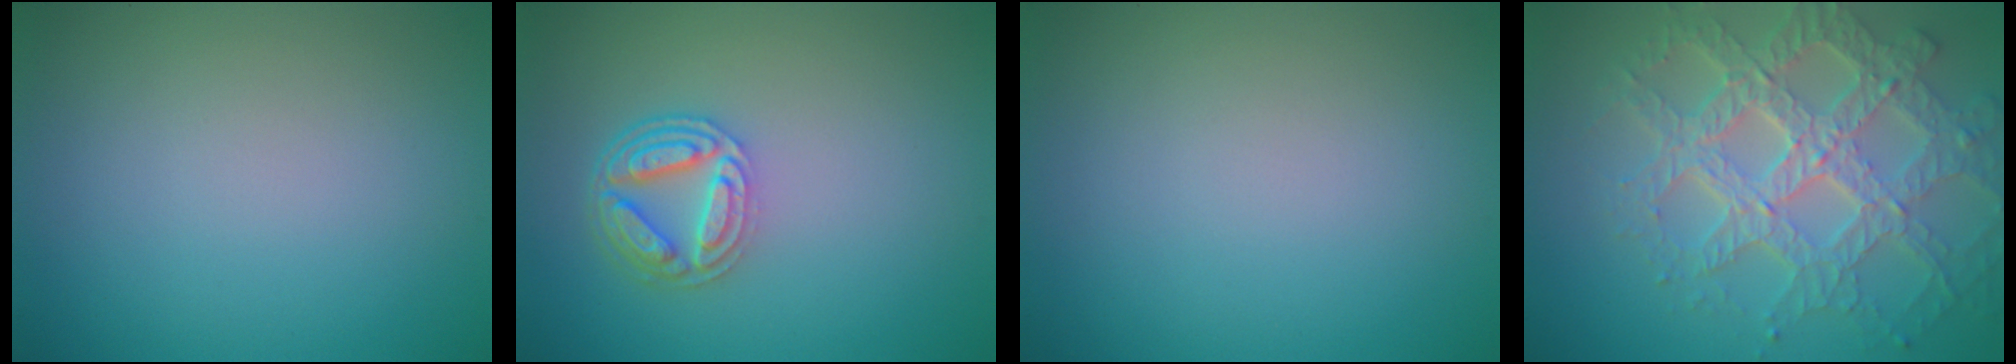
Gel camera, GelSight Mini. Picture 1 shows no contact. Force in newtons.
{"total": 4.5, "press": 3.5, "slide": 2.8}
{"total": 0.0}
{"total": 8.1, "press": 6.0, "slide": 5.5}